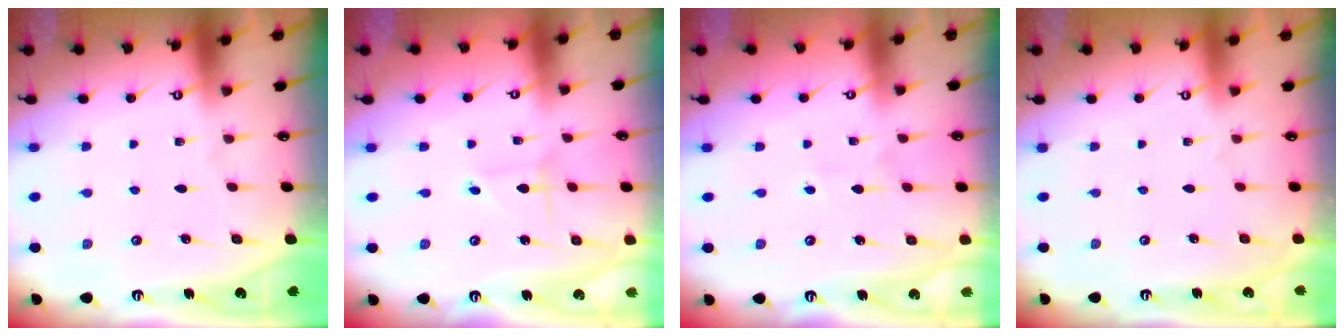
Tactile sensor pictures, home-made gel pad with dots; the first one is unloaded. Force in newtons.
{"total": 0.7, "press": 0.7, "slide": 0.0}
{"total": 2.5, "press": 2.5, "slide": 0.3}
{"total": 0.0}